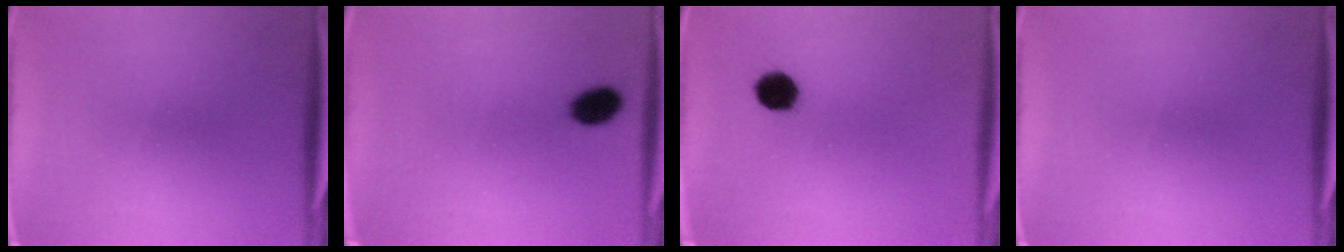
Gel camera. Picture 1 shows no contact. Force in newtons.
{"total": 5.2}
{"total": 5.3}
{"total": 0.0}